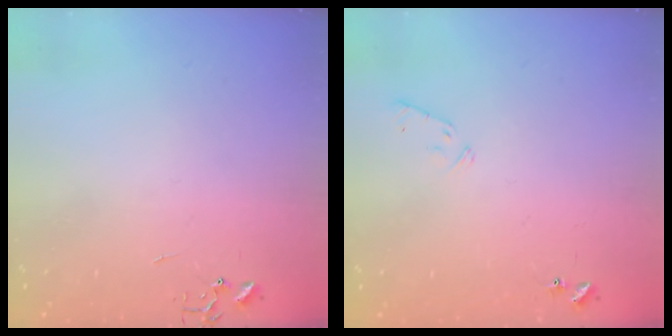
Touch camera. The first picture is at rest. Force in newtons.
{"total": 6.7, "press": 6.7, "slide": 1.0}